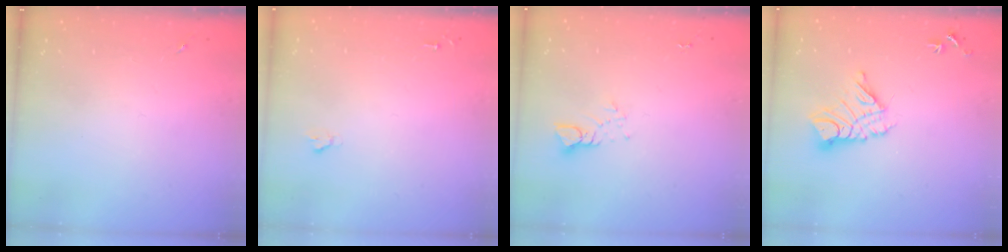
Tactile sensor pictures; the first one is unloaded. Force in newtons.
{"total": 1.6, "press": 1.6, "slide": 0.2}
{"total": 3.8, "press": 3.8, "slide": 0.2}
{"total": 11.9, "press": 11.9, "slide": 1.1}